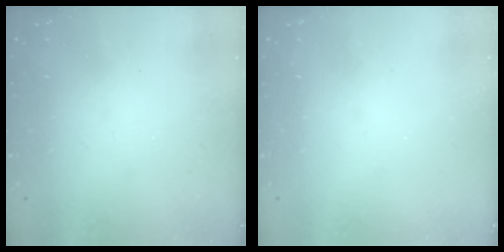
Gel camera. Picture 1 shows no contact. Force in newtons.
{"total": 0.0}